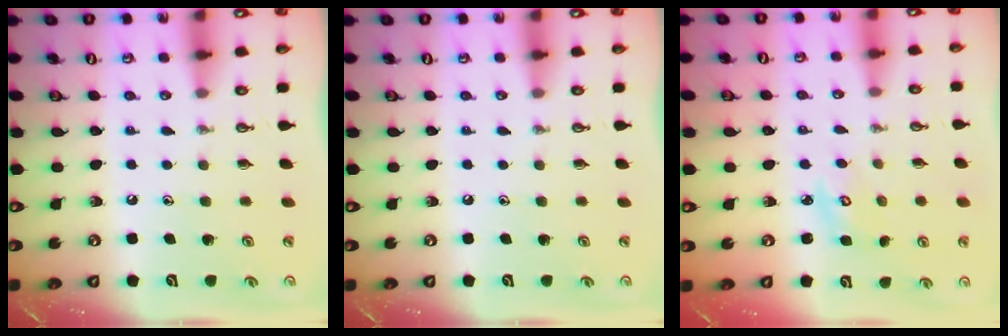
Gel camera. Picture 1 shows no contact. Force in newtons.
{"total": 0.0}
{"total": 3.2, "press": 3.2, "slide": 0.0}